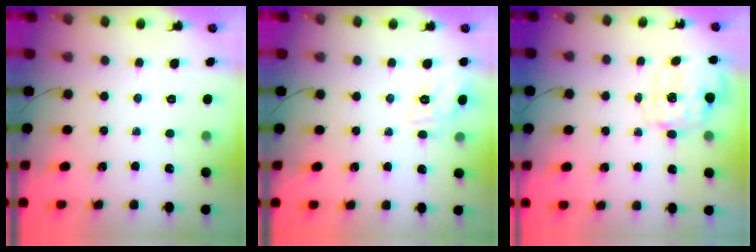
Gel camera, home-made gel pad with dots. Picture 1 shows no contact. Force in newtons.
{"total": 11.6, "press": 11.6, "slide": 1.0}
{"total": 2.8, "press": 2.6, "slide": 0.9}